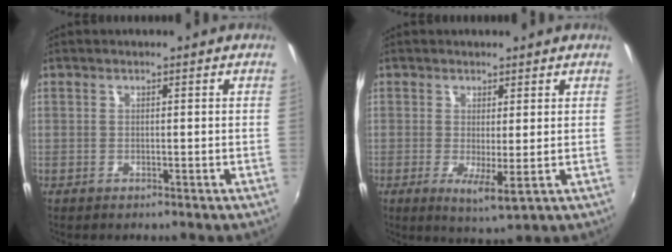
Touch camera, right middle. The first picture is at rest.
{"total": 4.4, "force": [-0.3, 0.6, 4.4], "torque": [-0.076, -0.018, -0.003]}